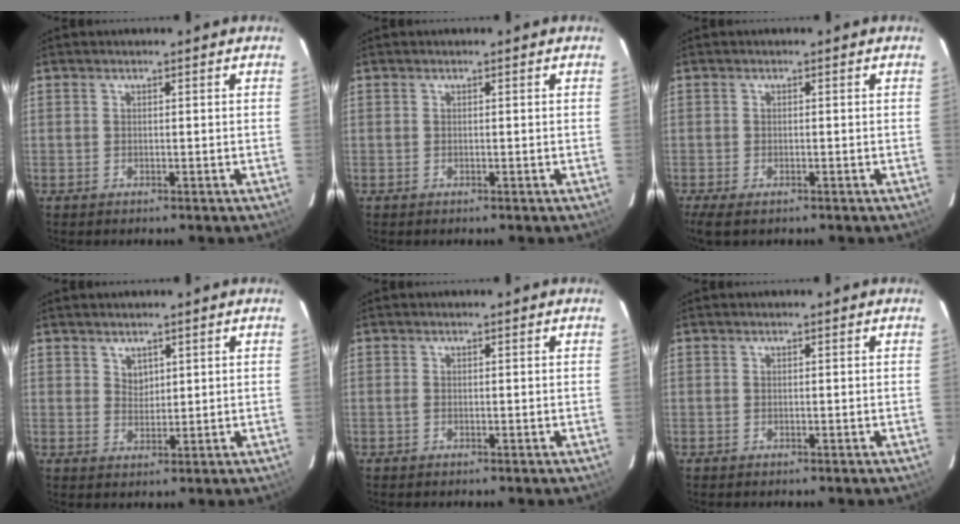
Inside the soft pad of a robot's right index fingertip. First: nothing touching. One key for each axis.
{"total": 0.0}
{"total": 4.0, "fx": -2.6, "fy": 1.5, "fz": 2.6, "tx": -0.060, "ty": -0.015, "tz": -0.045}
{"total": 2.3, "fx": 1.7, "fy": 1.5, "fz": 0.6, "tx": -0.005, "ty": 0.002, "tz": 0.032}
{"total": 0.5, "fx": -0.1, "fy": 0.2, "fz": 0.5, "tx": -0.011, "ty": 0.000, "tz": -0.003}
{"total": 0.0}